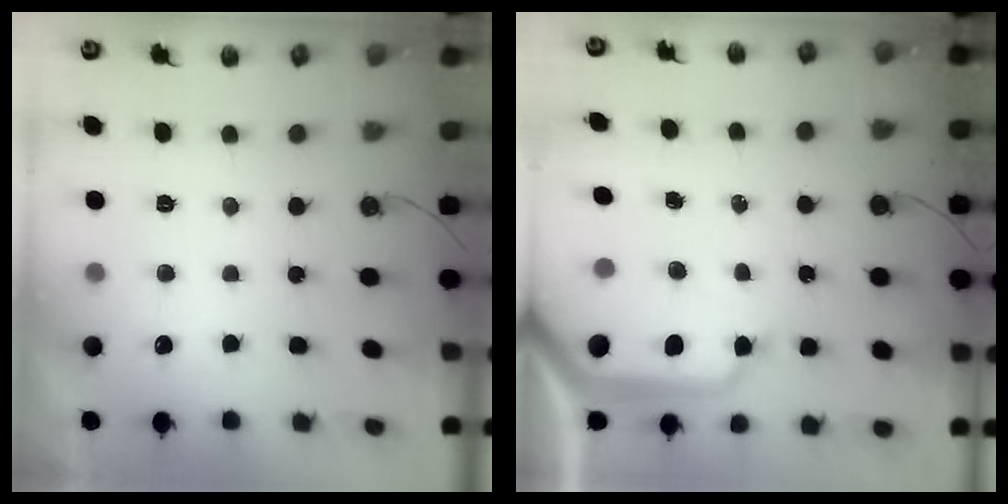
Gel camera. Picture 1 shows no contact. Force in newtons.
{"total": 15.6, "press": 15.4, "slide": 2.2}